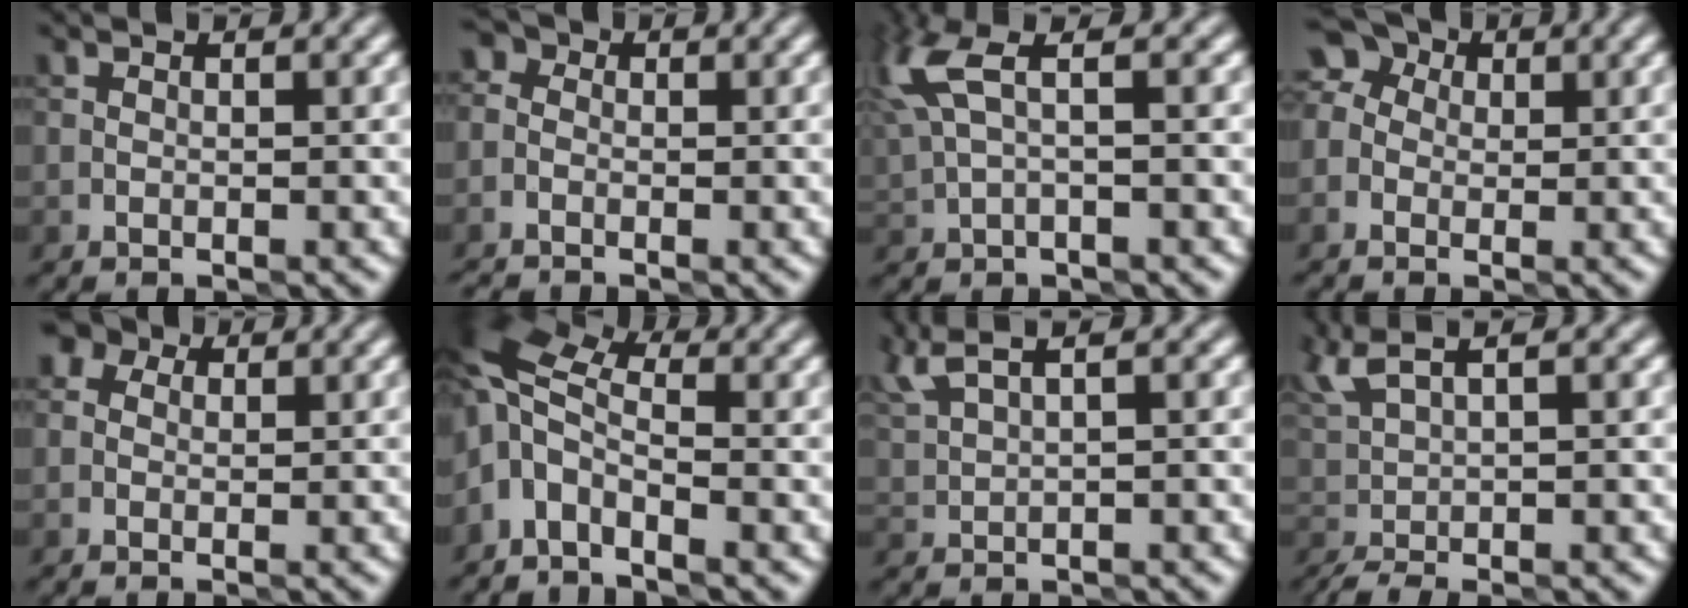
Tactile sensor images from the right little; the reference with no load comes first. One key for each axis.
{"total": 2.5, "fx": -1.5, "fy": 1.8, "fz": 0.9, "tx": -0.006, "ty": 0.009, "tz": -0.036}
{"total": 4.2, "fx": 1.7, "fy": 1.2, "fz": 3.6, "tx": -0.093, "ty": 0.012, "tz": 0.035}
{"total": 5.2, "fx": 0.8, "fy": 4.5, "fz": 2.3, "tx": -0.040, "ty": 0.031, "tz": -0.021}
{"total": 3.6, "fx": 1.7, "fy": 2.7, "fz": 1.7, "tx": -0.009, "ty": 0.024, "tz": -0.013}
{"total": 5.1, "fx": -1.0, "fy": 3.0, "fz": 4.0, "tx": -0.085, "ty": 0.011, "tz": -0.037}
{"total": 4.6, "fx": 3.4, "fy": 1.4, "fz": 2.8, "tx": -0.068, "ty": 0.030, "tz": 0.055}
{"total": 5.7, "fx": 1.0, "fy": 2.1, "fz": 5.2, "tx": -0.096, "ty": 0.003, "tz": 0.030}